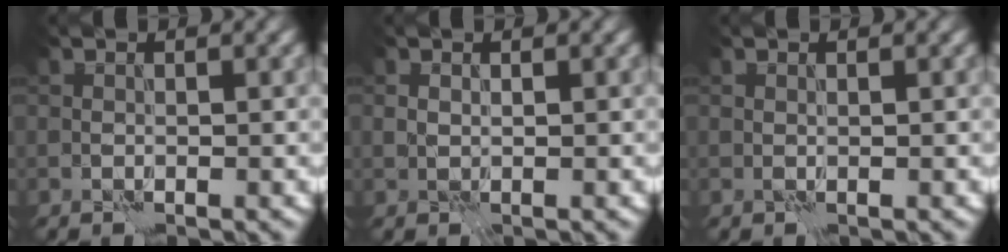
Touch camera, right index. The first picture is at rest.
{"total": 0.5, "force": [0.1, 0.4, 0.3], "torque": [-0.008, 0.000, 0.004]}
{"total": 0.0}